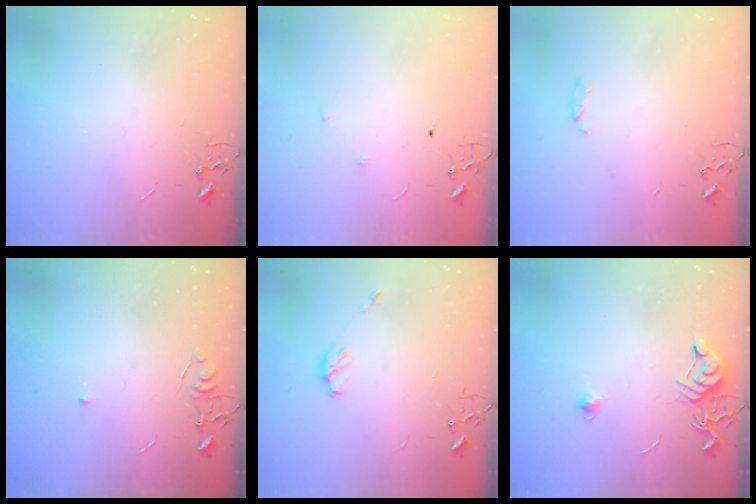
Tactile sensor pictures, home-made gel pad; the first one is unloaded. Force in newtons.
{"total": 5.7, "press": 5.7, "slide": 0.5}
{"total": 4.1, "press": 3.9, "slide": 1.2}
{"total": 4.9, "press": 4.8, "slide": 0.7}
{"total": 5.5, "press": 5.5, "slide": 0.4}
{"total": 7.8, "press": 7.7, "slide": 0.8}